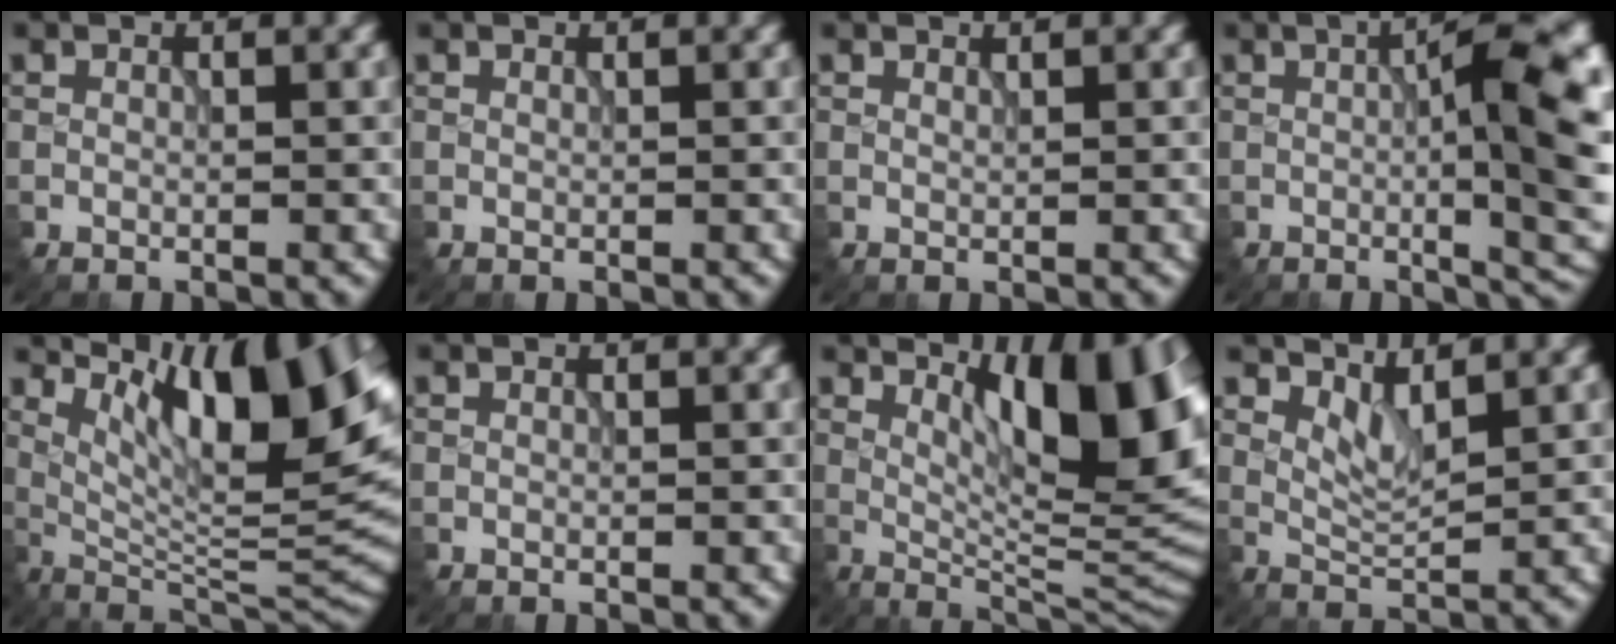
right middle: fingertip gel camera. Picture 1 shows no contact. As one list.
[{"total": 0.0}, {"total": 0.5, "force": [0.5, 0.1, -0.1], "torque": [0.003, 0.000, 0.011]}, {"total": 11.6, "force": [0.2, 3.5, 11.1], "torque": [-0.132, -0.002, 0.008]}, {"total": 12.9, "force": [5.8, 3.6, 11.0], "torque": [-0.165, -0.003, 0.106]}, {"total": 0.0}, {"total": 11.7, "force": [3.9, 4.0, 10.3], "torque": [-0.131, -0.006, 0.065]}, {"total": 1.9, "force": [1.5, 0.5, 1.1], "torque": [-0.029, -0.012, 0.036]}]